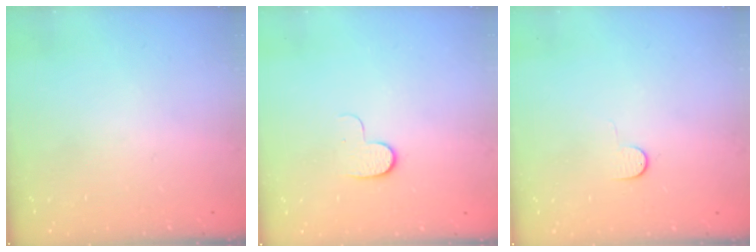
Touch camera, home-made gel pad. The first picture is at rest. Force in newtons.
{"total": 5.5, "press": 5.4, "slide": 0.8}
{"total": 4.9, "press": 4.9, "slide": 0.5}